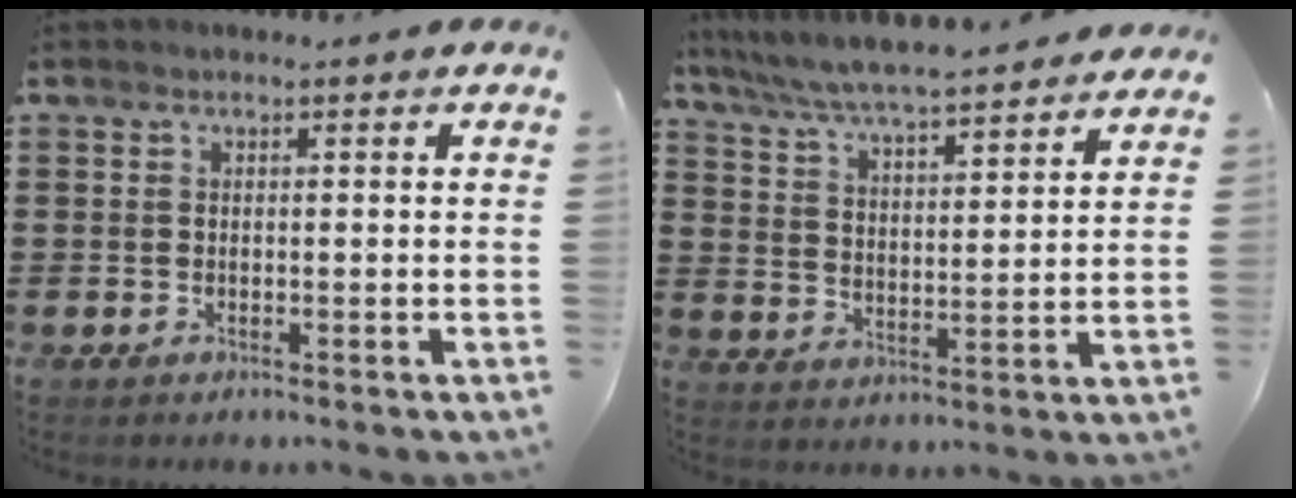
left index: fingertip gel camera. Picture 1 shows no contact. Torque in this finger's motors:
{"motor_torque": [0.29, -0.51, 0.41, 0.21]}